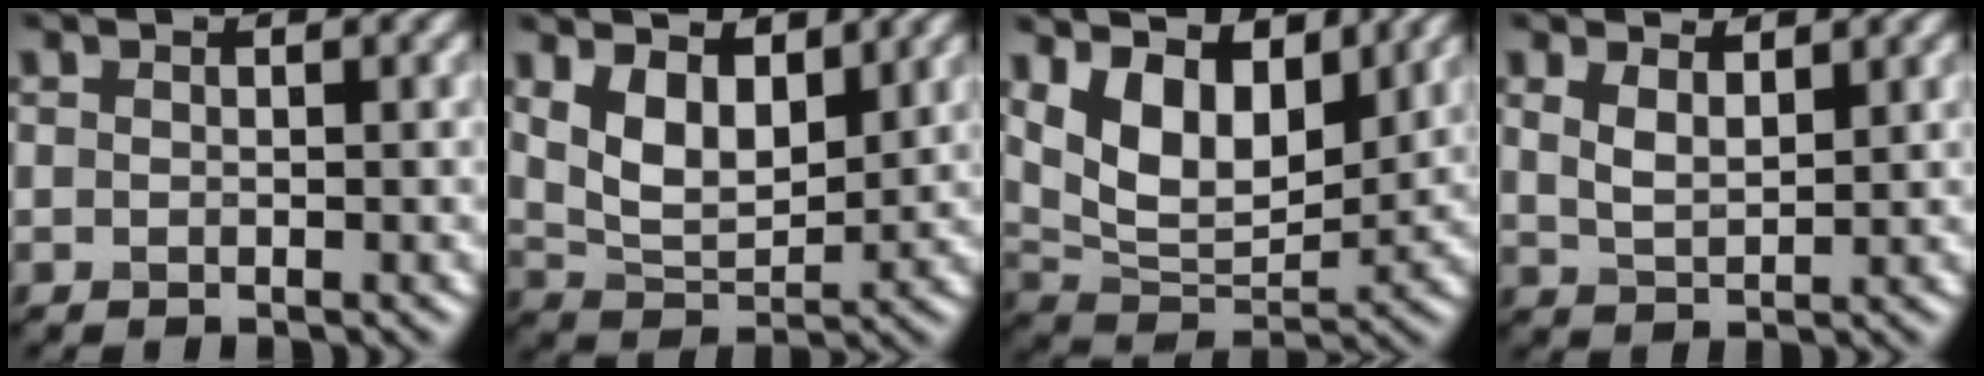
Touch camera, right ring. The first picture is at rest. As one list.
[{"total": 5.9, "force": [2.9, 3.0, 4.2], "torque": [-0.090, -0.003, 0.050]}, {"total": 8.7, "force": [4.4, 4.4, 6.1], "torque": [-0.116, -0.002, 0.074]}, {"total": 2.8, "force": [1.9, 1.2, 1.7], "torque": [-0.041, -0.001, 0.039]}]